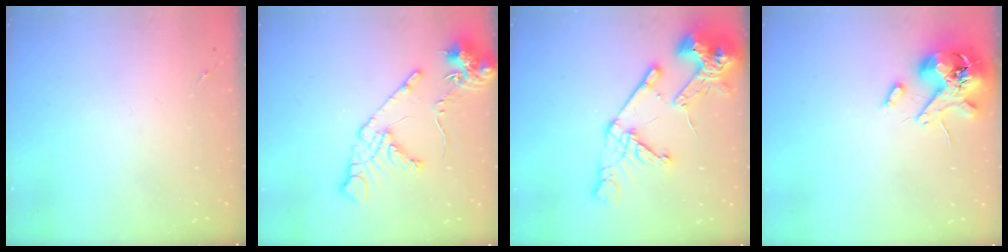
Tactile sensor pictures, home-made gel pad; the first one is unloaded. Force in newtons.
{"total": 13.0, "press": 12.9, "slide": 1.7}
{"total": 18.5, "press": 18.4, "slide": 2.3}
{"total": 12.5, "press": 12.3, "slide": 2.1}